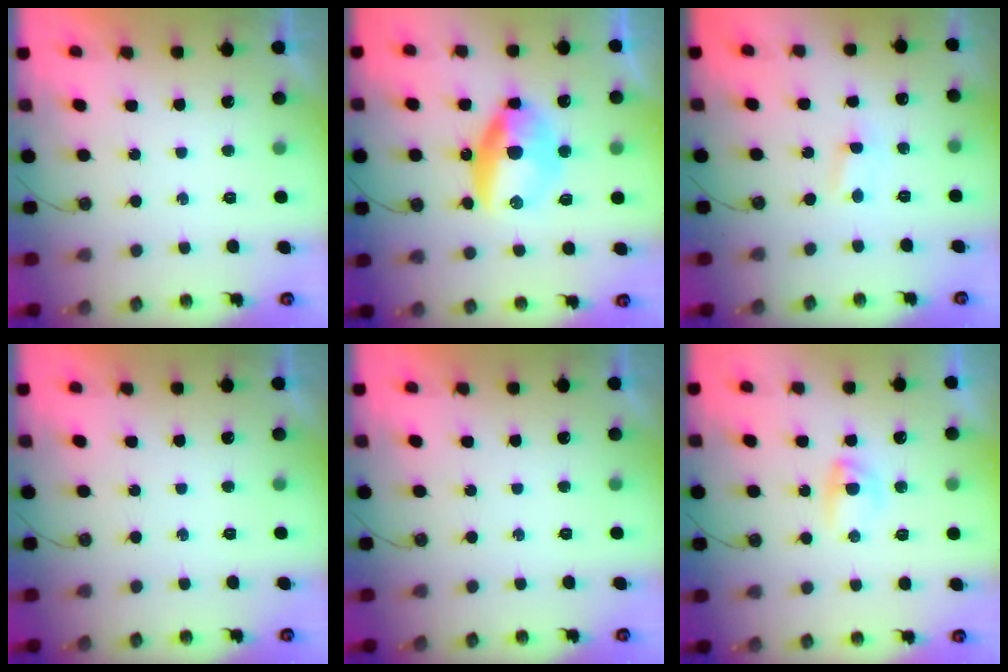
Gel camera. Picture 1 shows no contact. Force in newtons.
{"total": 11.0, "press": 11.0, "slide": 0.8}
{"total": 0.6, "press": 0.6, "slide": 0.1}
{"total": 0.0}
{"total": 0.0}
{"total": 9.8, "press": 5.1, "slide": 8.4}